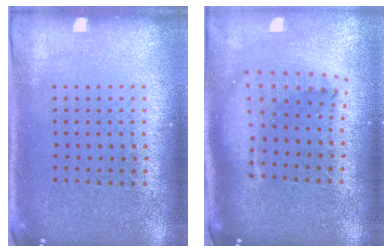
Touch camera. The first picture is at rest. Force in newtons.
{"total": 2.3, "press": 1.7, "slide": 1.5}